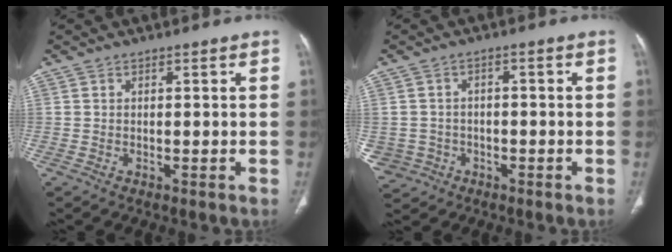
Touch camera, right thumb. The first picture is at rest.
{"total": 6.2, "force": [-2.2, 5.7, 1.1], "torque": [-0.018, 0.020, -0.030]}